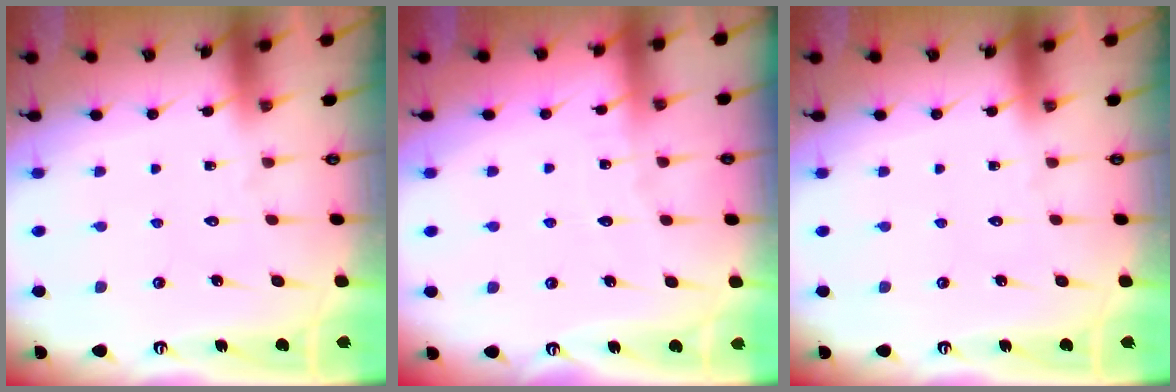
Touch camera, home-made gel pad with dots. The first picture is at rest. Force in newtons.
{"total": 2.3, "press": 2.3, "slide": 0.3}
{"total": 0.0}